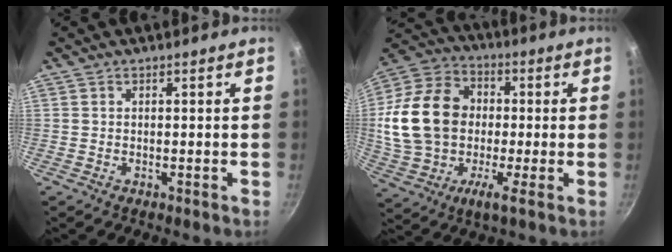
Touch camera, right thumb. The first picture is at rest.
{"total": 19.1, "force": [0.8, 13.2, 13.7], "torque": [-0.253, 0.032, -0.002]}